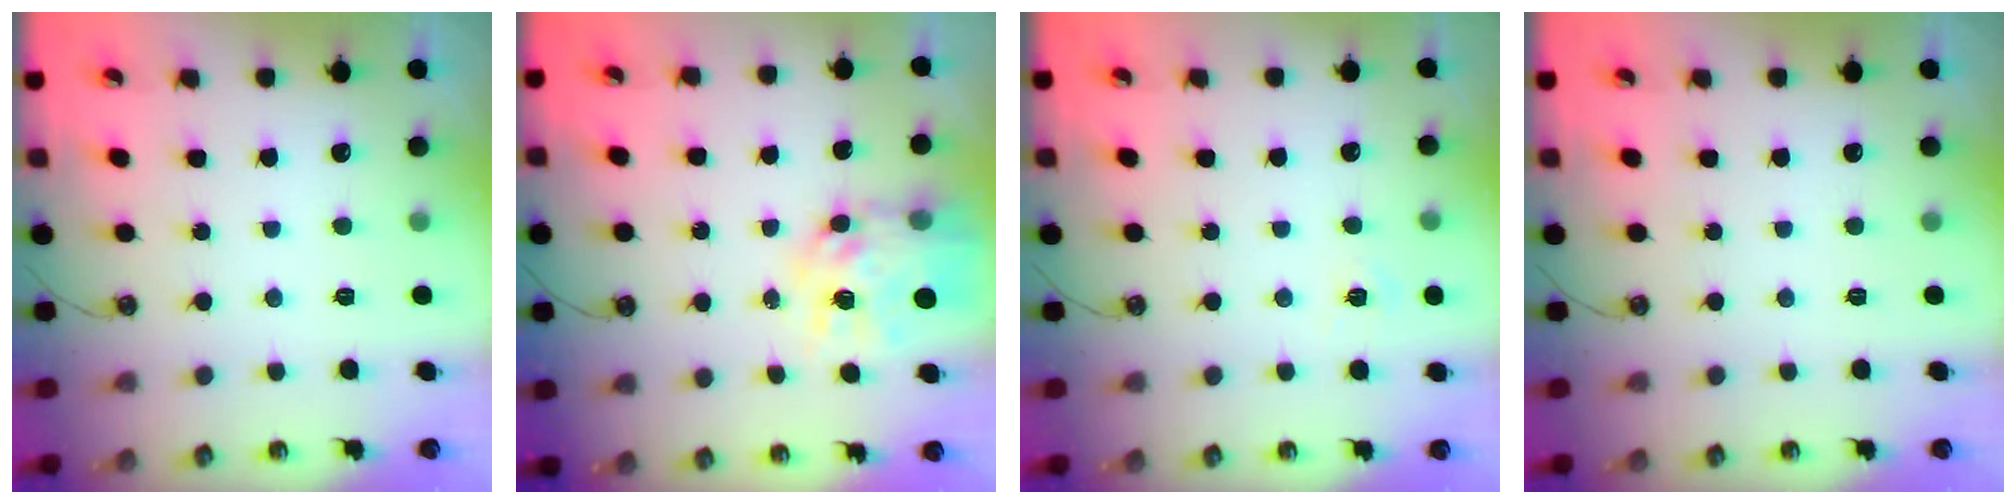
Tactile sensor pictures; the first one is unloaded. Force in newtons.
{"total": 13.1, "press": 13.0, "slide": 1.2}
{"total": 3.8, "press": 3.8, "slide": 0.5}
{"total": 0.0}